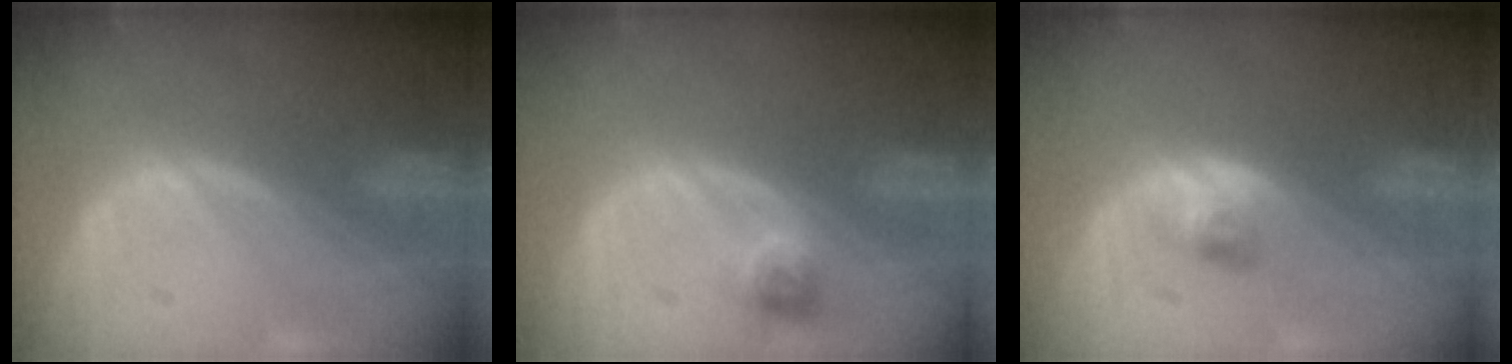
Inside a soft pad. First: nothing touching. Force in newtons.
{"total": 2.3, "press": 2.2, "slide": 0.7}
{"total": 2.6, "press": 2.4, "slide": 1.2}